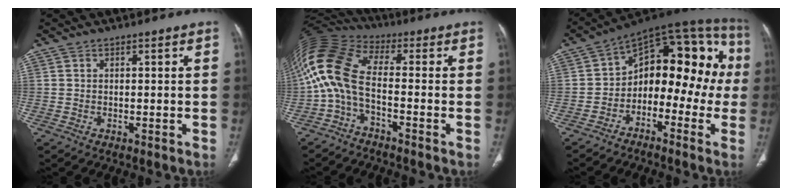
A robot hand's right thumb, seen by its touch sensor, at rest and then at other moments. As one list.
[{"total": 12.4, "force": [-2.7, 5.8, 10.7], "torque": [-0.233, 0.063, -0.067]}, {"total": 18.8, "force": [-2.1, 11.4, 14.9], "torque": [-0.143, 0.079, -0.042]}]